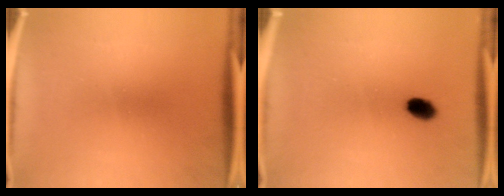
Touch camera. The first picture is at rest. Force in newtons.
{"total": 3.9}